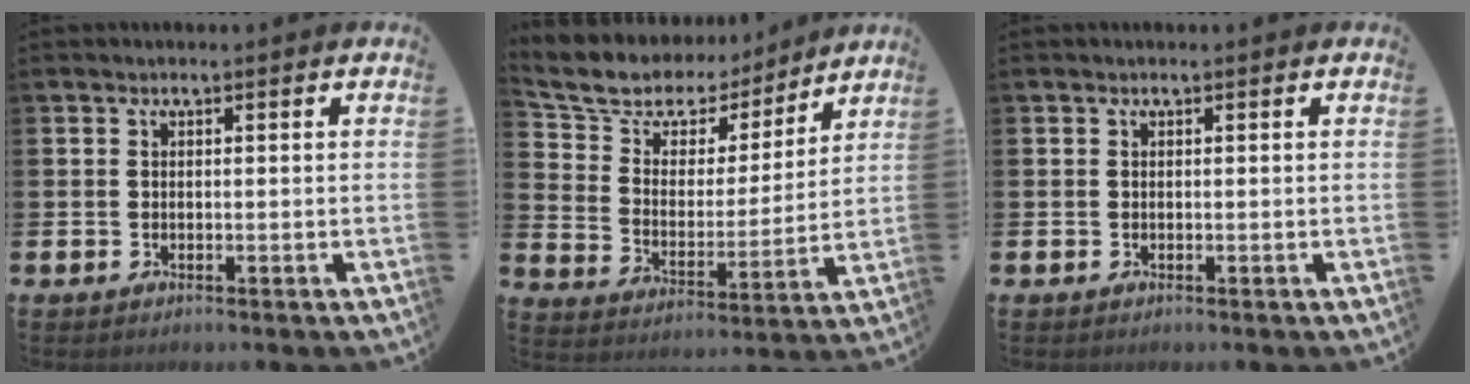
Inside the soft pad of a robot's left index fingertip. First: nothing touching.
{"total": 9.0, "force": [7.6, 4.4, 1.7], "torque": [-0.082, -0.048, 0.136]}
{"total": 0.0}